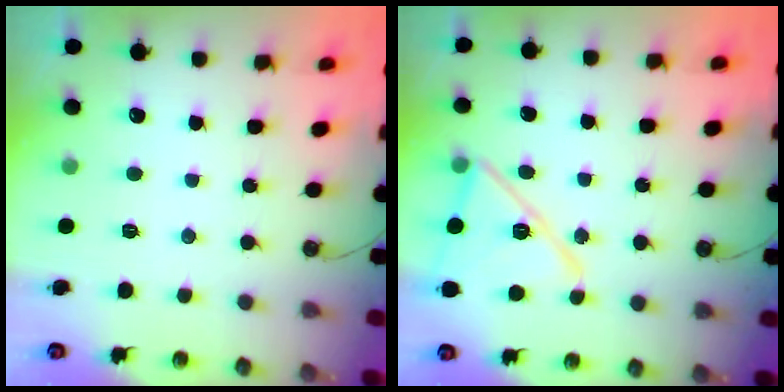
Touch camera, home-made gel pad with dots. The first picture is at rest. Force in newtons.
{"total": 16.1, "press": 16.1, "slide": 0.7}